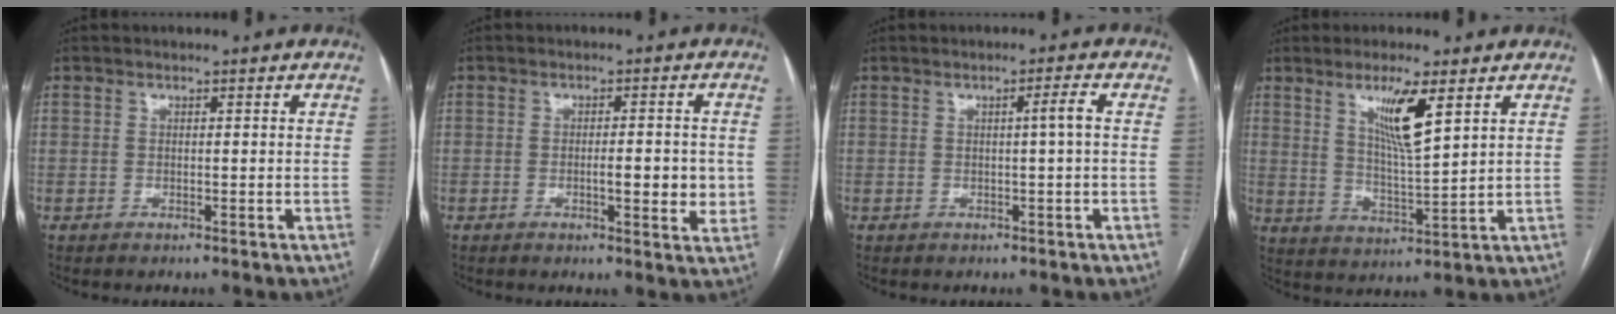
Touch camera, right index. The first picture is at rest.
{"total": 5.4, "force": [-0.6, 1.3, 5.2], "torque": [-0.074, -0.002, -0.005]}
{"total": 2.0, "force": [0.1, -0.5, 2.0], "torque": [-0.031, 0.002, 0.004]}
{"total": 8.1, "force": [4.0, 0.4, 7.0], "torque": [-0.130, -0.013, 0.077]}